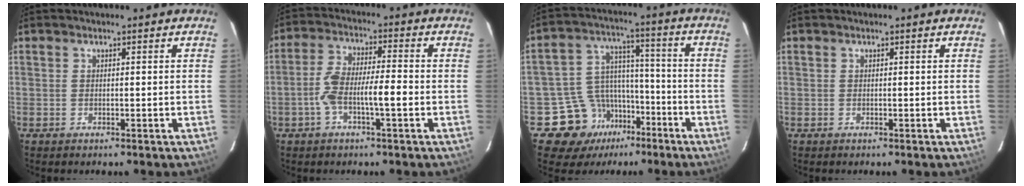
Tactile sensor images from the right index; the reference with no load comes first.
{"total": 7.5, "force": [-2.2, 1.3, 7.1], "torque": [-0.139, 0.020, -0.043]}
{"total": 12.0, "force": [-6.4, 9.7, 2.9], "torque": [-0.042, 0.060, -0.087]}
{"total": 0.0}